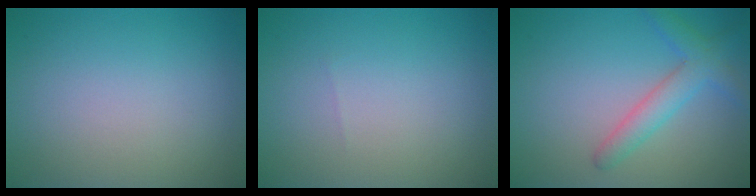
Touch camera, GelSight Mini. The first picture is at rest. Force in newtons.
{"total": 0.0}
{"total": 2.2, "press": 2.2, "slide": 0.2}